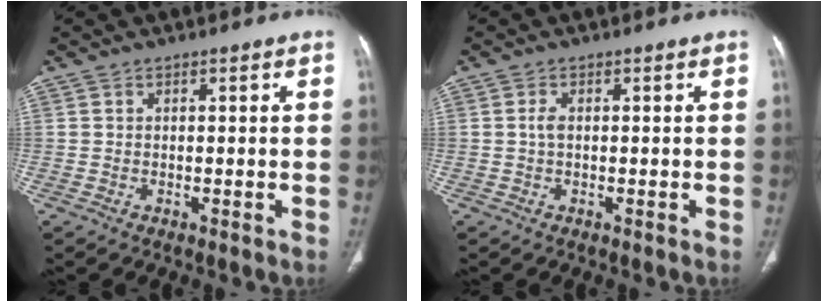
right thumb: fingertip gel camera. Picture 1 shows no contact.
{"total": 1.3, "force": [0.1, 0.7, 1.1], "torque": [-0.025, 0.001, 0.000]}